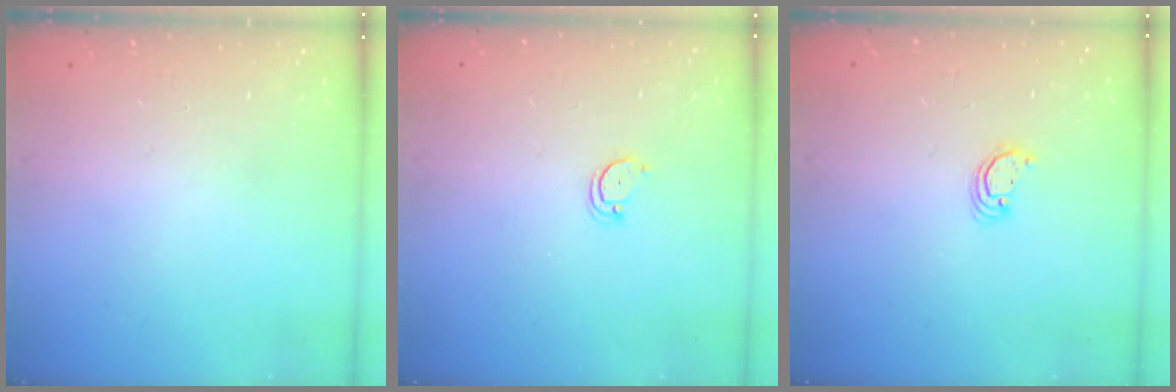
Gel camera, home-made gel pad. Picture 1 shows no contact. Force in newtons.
{"total": 3.2, "press": 3.2, "slide": 0.3}
{"total": 2.8, "press": 2.8, "slide": 0.2}